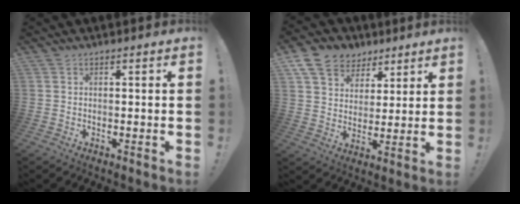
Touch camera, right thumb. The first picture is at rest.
{"total": 11.6, "force": [7.1, 8.6, 3.4], "torque": [-0.053, -0.043, 0.141]}